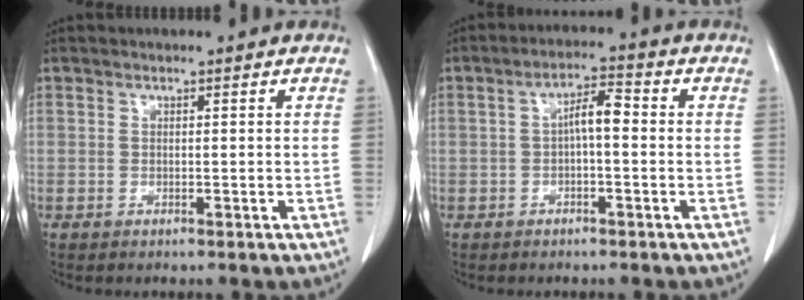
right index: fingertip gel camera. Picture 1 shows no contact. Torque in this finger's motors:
{"motor_torque": [0.54, -0.11, 0.26, 0.08]}